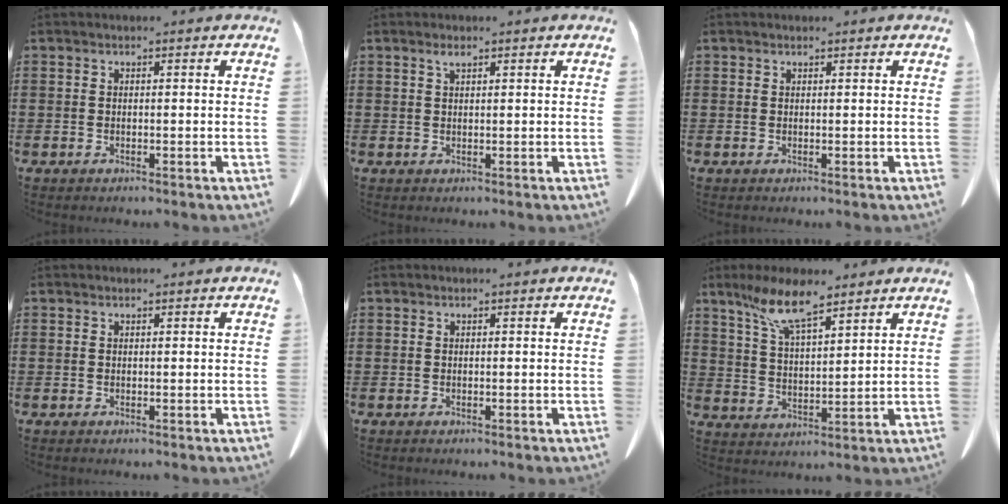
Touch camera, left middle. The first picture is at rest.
{"total": 1.2, "force": [0.8, 0.3, 0.9], "torque": [-0.020, -0.001, 0.015]}
{"total": 0.6, "force": [0.5, 0.3, 0.0], "torque": [-0.003, 0.000, 0.010]}
{"total": 0.0}
{"total": 0.0}
{"total": 8.9, "force": [6.6, 2.2, 5.5], "torque": [-0.125, -0.010, 0.121]}